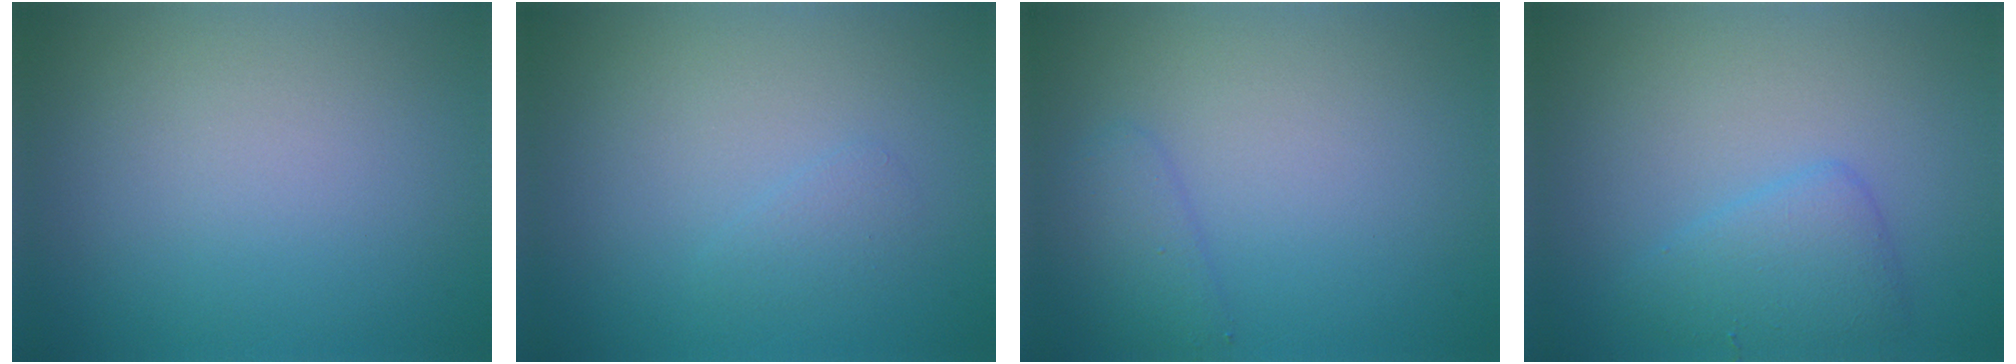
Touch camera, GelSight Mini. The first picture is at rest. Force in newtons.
{"total": 0.9, "press": 0.9, "slide": 0.0}
{"total": 1.7, "press": 1.7, "slide": 0.1}
{"total": 2.8, "press": 2.8, "slide": 0.3}